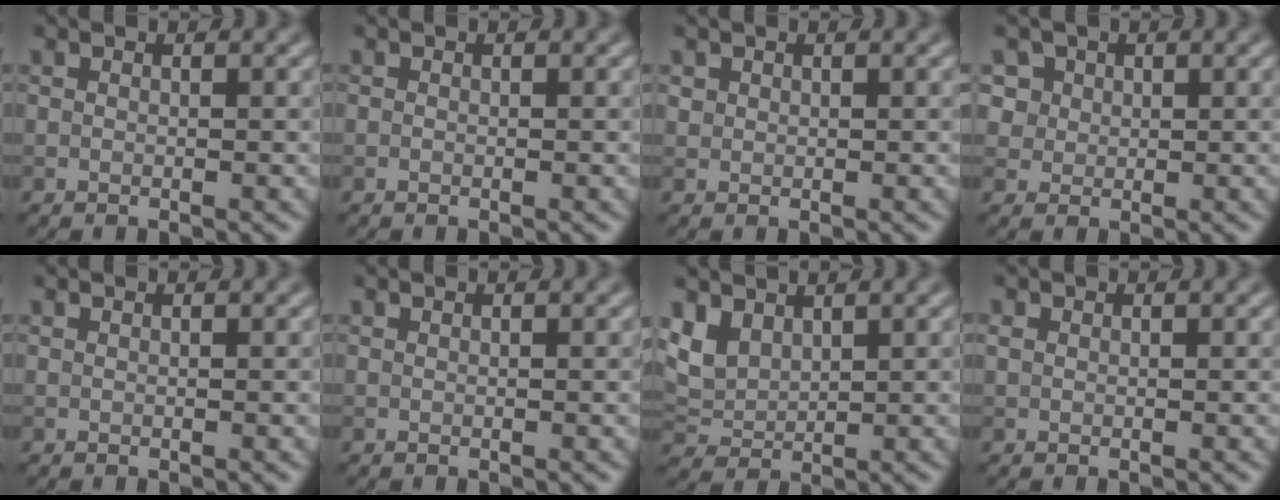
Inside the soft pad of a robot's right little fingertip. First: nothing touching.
{"total": 0.0}
{"total": 0.6, "force": [0.2, 0.6, 0.0], "torque": [0.005, -0.003, 0.006]}
{"total": 4.7, "force": [2.3, 3.7, 1.8], "torque": [-0.030, 0.012, 0.034]}
{"total": 0.0}
{"total": 0.0}
{"total": 3.2, "force": [2.0, 2.0, 1.6], "torque": [-0.043, 0.001, 0.046]}
{"total": 0.6, "force": [0.1, 0.6, 0.2], "torque": [-0.002, -0.001, 0.001]}